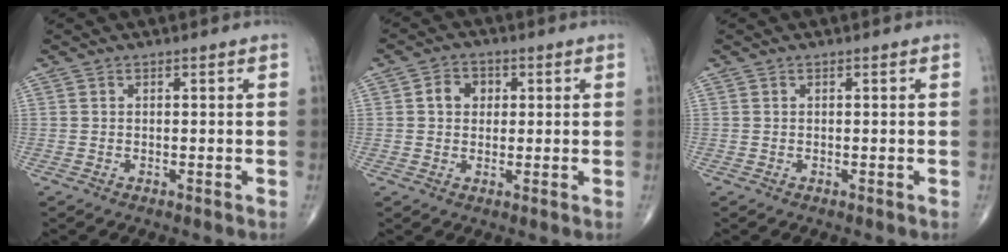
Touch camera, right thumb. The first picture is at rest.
{"total": 4.4, "force": [0.8, 3.6, 2.3], "torque": [-0.020, 0.008, 0.009]}
{"total": 0.0}